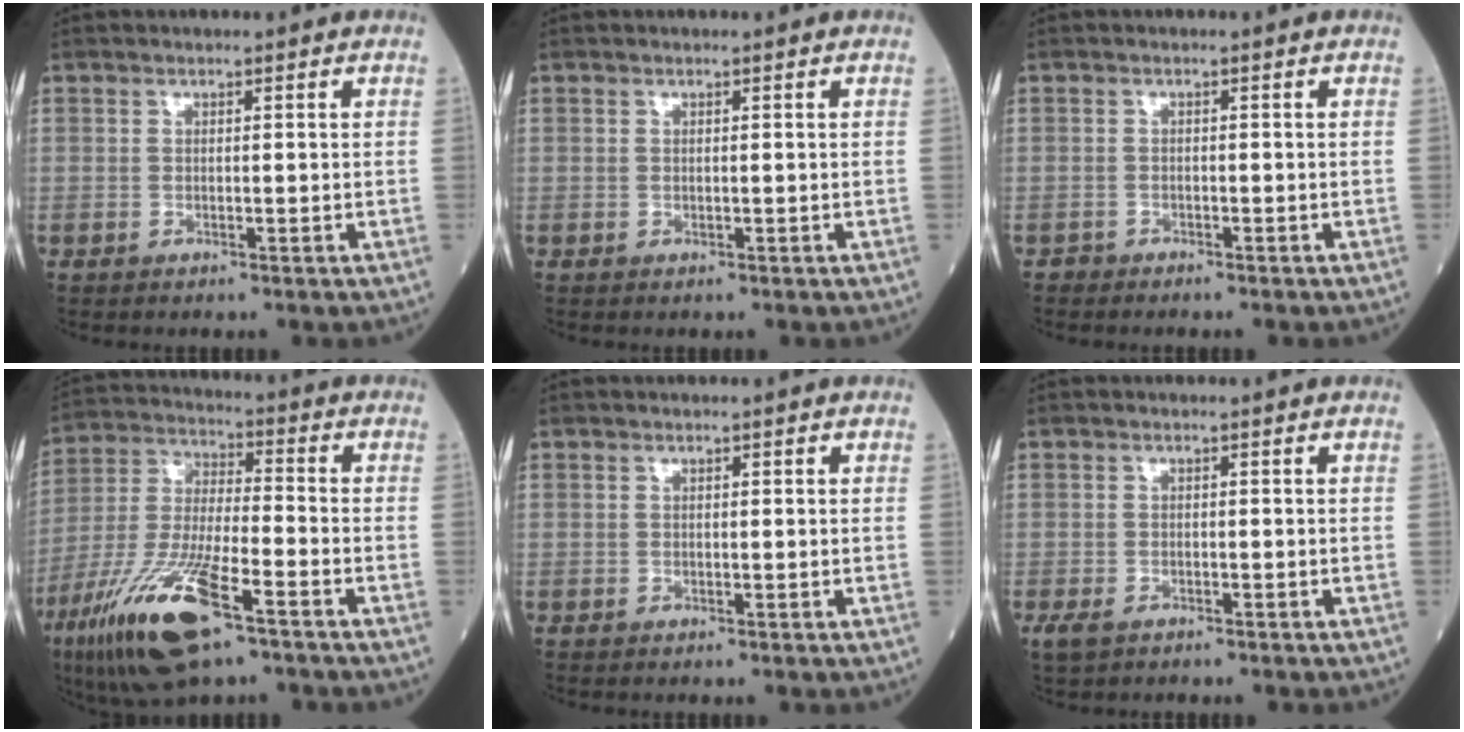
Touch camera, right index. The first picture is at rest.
{"total": 0.0}
{"total": 1.0, "force": [-0.9, 0.2, -0.2], "torque": [0.000, 0.000, -0.021]}
{"total": 17.0, "force": [-9.4, 3.2, 13.7], "torque": [-0.303, -0.037, -0.173]}
{"total": 0.0}
{"total": 2.4, "force": [-1.7, 1.0, 1.3], "torque": [-0.032, -0.005, -0.025]}